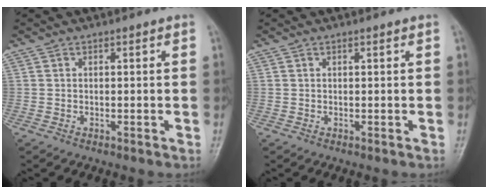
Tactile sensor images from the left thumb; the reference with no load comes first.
{"total": 0.0}